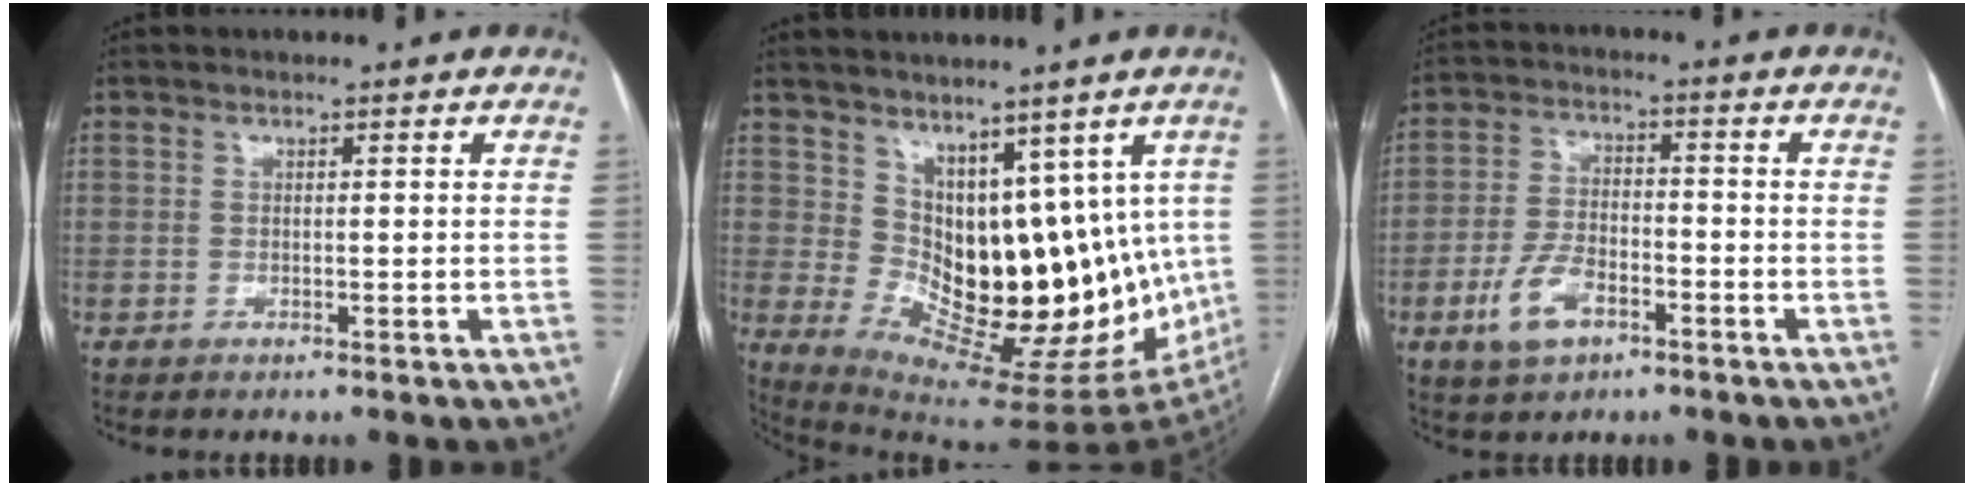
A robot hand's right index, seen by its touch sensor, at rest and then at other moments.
{"total": 16.3, "force": [3.0, 8.5, 13.6], "torque": [-0.192, 0.002, 0.074]}
{"total": 7.7, "force": [-3.7, 4.1, 5.3], "torque": [-0.117, 0.007, -0.067]}